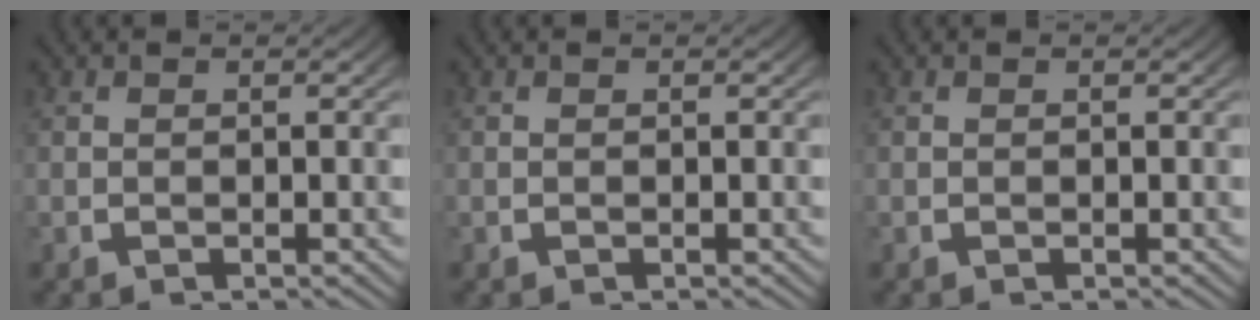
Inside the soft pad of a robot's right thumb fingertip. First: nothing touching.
{"total": 0.0}
{"total": 0.0}